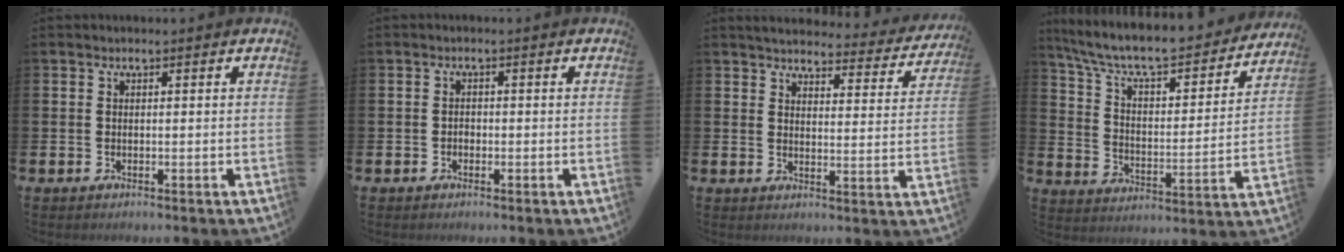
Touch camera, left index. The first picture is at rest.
{"total": 1.0, "force": [-0.5, 0.7, 0.3], "torque": [-0.005, 0.002, -0.012]}
{"total": 3.9, "force": [3.7, 0.8, 0.8], "torque": [-0.024, -0.033, 0.058]}
{"total": 8.2, "force": [7.3, 1.8, 3.2], "torque": [-0.091, -0.056, 0.119]}